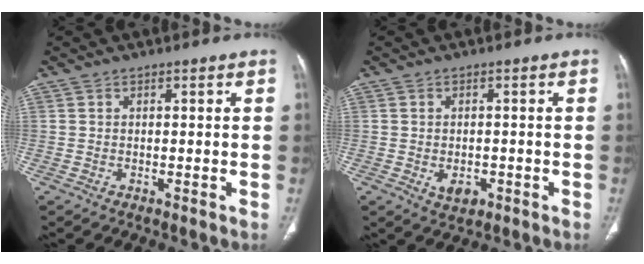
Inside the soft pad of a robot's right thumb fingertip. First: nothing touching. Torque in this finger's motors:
{"motor_torque": [0.01, -0.11, -0.24, -0.12, -0.01]}